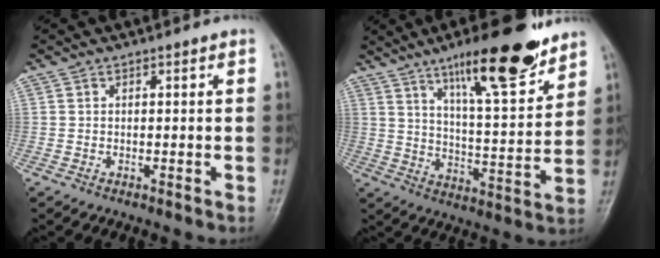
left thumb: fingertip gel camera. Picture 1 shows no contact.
{"total": 18.3, "force": [12.2, 4.2, 13.0], "torque": [-0.172, -0.068, 0.197]}